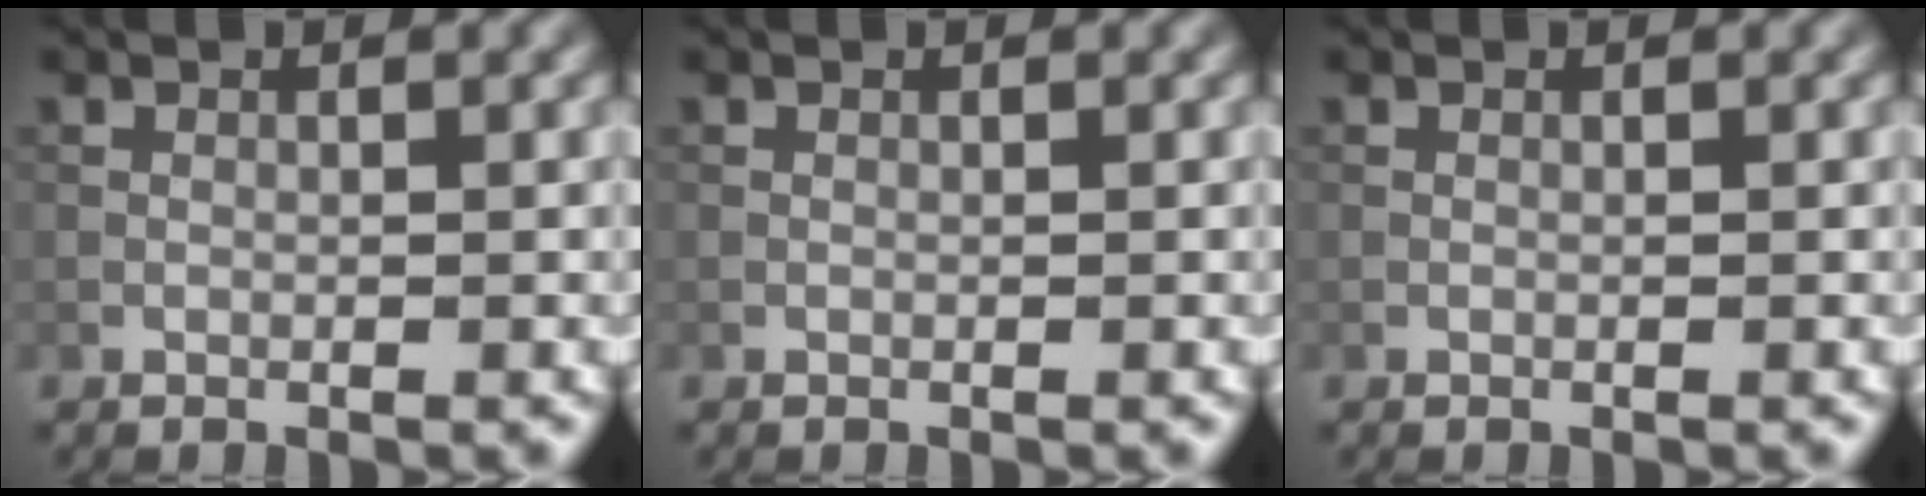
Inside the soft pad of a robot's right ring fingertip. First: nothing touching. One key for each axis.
{"total": 0.0}
{"total": 0.0}